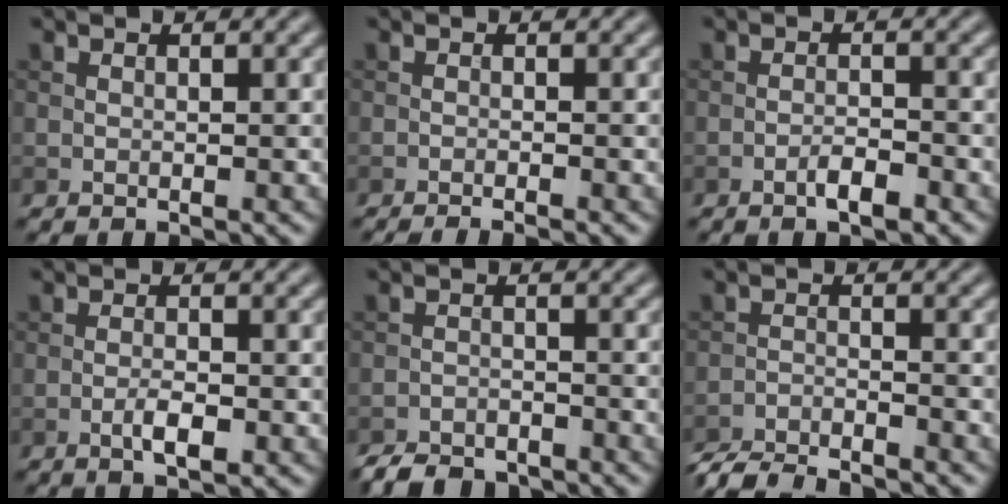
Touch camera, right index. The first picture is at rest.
{"total": 2.2, "force": [-1.5, 0.4, 1.6], "torque": [-0.020, 0.001, -0.029]}
{"total": 2.0, "force": [-1.2, 0.5, 1.5], "torque": [-0.026, 0.004, -0.023]}
{"total": 2.1, "force": [-0.9, 0.6, 1.8], "torque": [-0.034, 0.001, -0.018]}
{"total": 3.6, "force": [-3.4, 1.1, 0.8], "torque": [-0.008, -0.004, -0.063]}
{"total": 5.4, "force": [-5.2, 0.6, 1.3], "torque": [-0.028, -0.015, -0.095]}